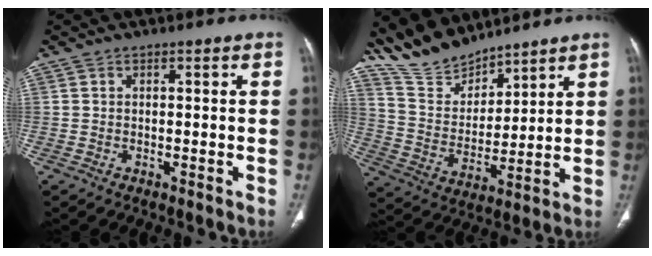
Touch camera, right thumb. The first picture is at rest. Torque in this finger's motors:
{"motor_torque": [1.14, 2.47, 0.33, 0.34, 0.30]}